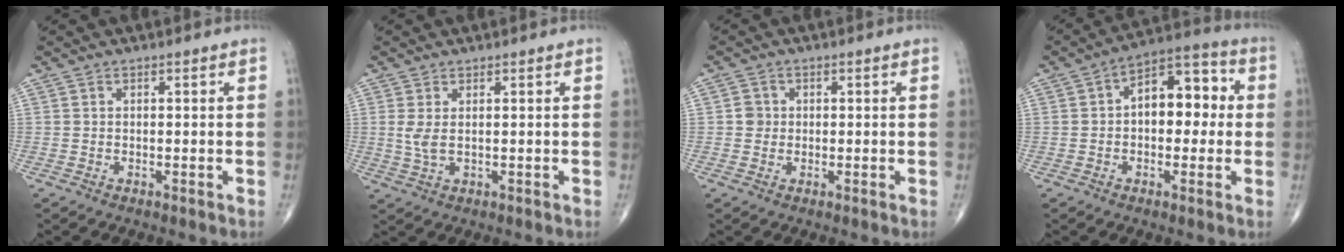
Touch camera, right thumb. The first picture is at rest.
{"total": 2.9, "force": [0.6, 1.2, 2.6], "torque": [-0.064, -0.003, 0.019]}
{"total": 2.2, "force": [0.1, 2.1, 0.6], "torque": [0.003, 0.005, 0.000]}
{"total": 11.7, "force": [0.9, 7.1, 9.3], "torque": [-0.101, 0.034, 0.003]}